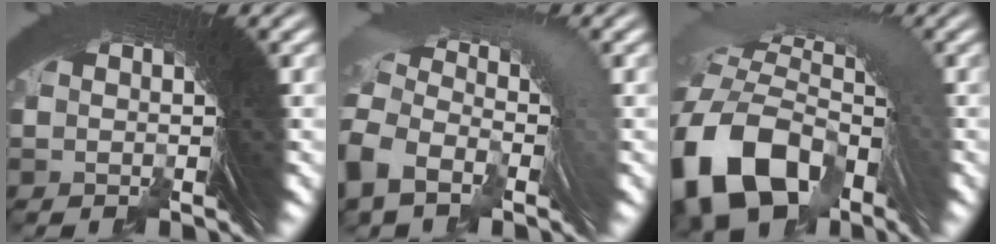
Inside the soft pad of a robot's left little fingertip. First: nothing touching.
{"total": 4.0, "force": [0.2, 2.9, 2.8], "torque": [-0.053, 0.012, 0.001]}
{"total": 9.0, "force": [-1.5, 6.2, 6.3], "torque": [-0.146, -0.028, -0.008]}